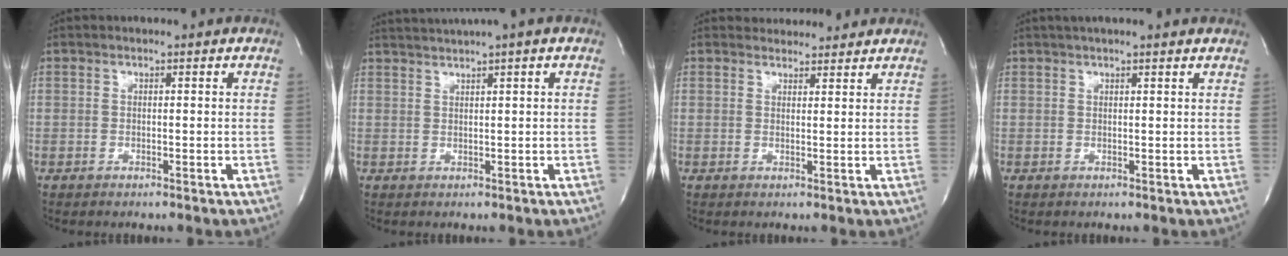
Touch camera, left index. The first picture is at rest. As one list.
[{"total": 3.7, "force": [2.8, -1.3, 2.0], "torque": [-0.039, 0.013, 0.053]}, {"total": 4.5, "force": [4.3, 1.3, 0.2], "torque": [-0.004, 0.010, 0.053]}, {"total": 6.1, "force": [5.2, 0.2, 3.1], "torque": [-0.050, 0.026, 0.063]}]